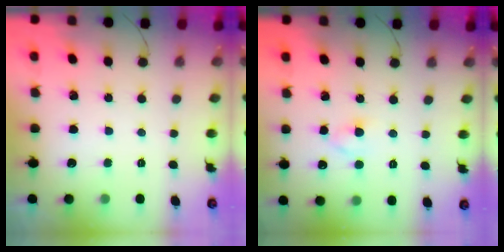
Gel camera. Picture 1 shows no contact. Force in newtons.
{"total": 3.0, "press": 2.7, "slide": 1.2}